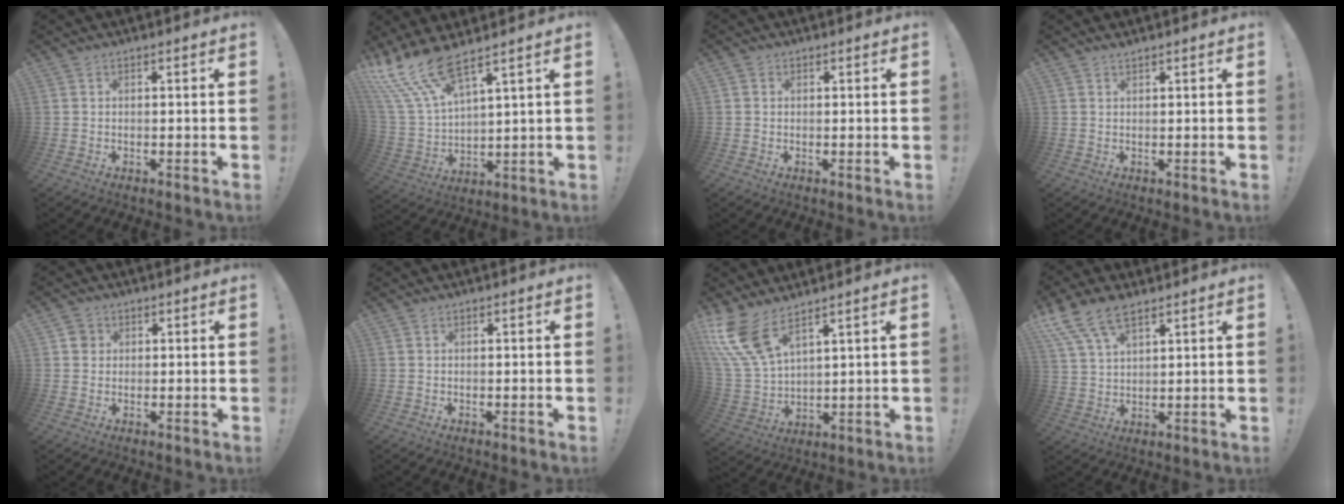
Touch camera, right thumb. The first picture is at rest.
{"total": 12.8, "force": [10.1, 3.0, 7.2], "torque": [-0.154, -0.069, 0.185]}
{"total": 0.9, "force": [0.3, 0.8, 0.1], "torque": [0.004, -0.001, 0.004]}
{"total": 0.8, "force": [0.8, -0.2, 0.2], "torque": [0.003, -0.004, 0.014]}
{"total": 3.0, "force": [0.7, 2.8, 0.9], "torque": [-0.006, 0.004, 0.012]}
{"total": 0.0}
{"total": 11.8, "force": [8.0, 4.2, 7.6], "torque": [-0.181, -0.041, 0.152]}
{"total": 9.7, "force": [6.7, 4.3, 5.6], "torque": [-0.105, -0.024, 0.129]}